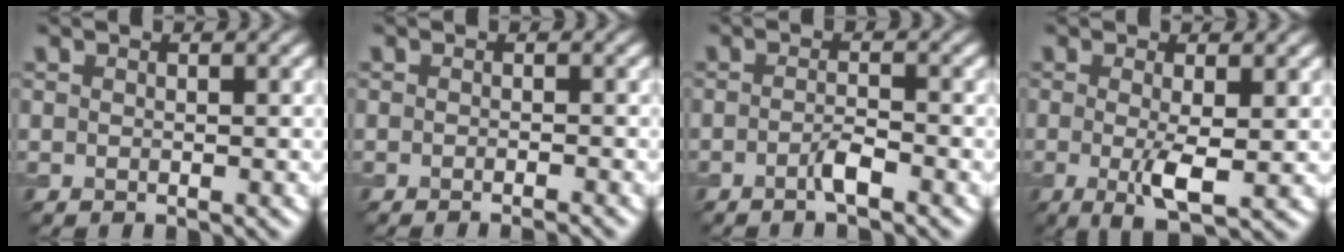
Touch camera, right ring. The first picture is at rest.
{"total": 1.5, "force": [-1.1, 0.3, 1.1], "torque": [-0.006, -0.002, -0.021]}
{"total": 1.8, "force": [-1.0, 0.2, 1.4], "torque": [-0.027, 0.003, -0.023]}
{"total": 3.8, "force": [-0.4, 0.7, 3.7], "torque": [-0.073, -0.013, -0.005]}